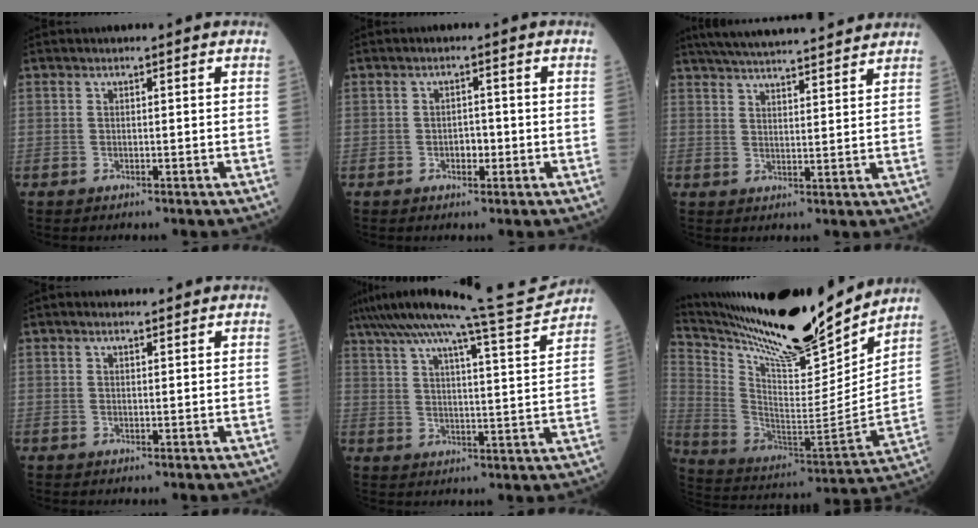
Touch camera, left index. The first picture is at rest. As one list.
[{"total": 1.9, "force": [-0.6, 1.1, 1.4], "torque": [-0.019, 0.003, -0.009]}, {"total": 17.7, "force": [16.1, 1.6, 7.2], "torque": [-0.123, 0.033, 0.230]}, {"total": 1.7, "force": [1.4, 0.4, 0.8], "torque": [-0.020, 0.011, 0.022]}, {"total": 16.9, "force": [15.3, -1.8, 6.9], "torque": [-0.122, -0.029, 0.218]}, {"total": 24.0, "force": [21.4, 2.3, 10.6], "torque": [-0.198, -0.046, 0.347]}]